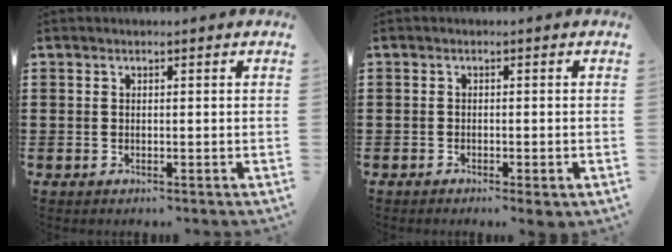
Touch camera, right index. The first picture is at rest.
{"total": 0.9, "force": [-0.8, 0.2, 0.3], "torque": [-0.008, -0.003, -0.014]}